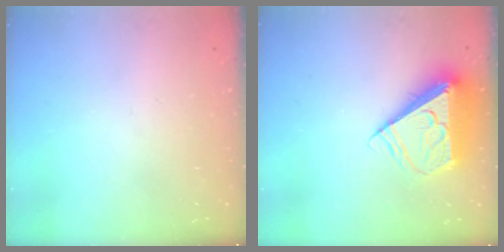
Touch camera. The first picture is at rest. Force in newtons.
{"total": 10.4, "press": 10.3, "slide": 1.6}